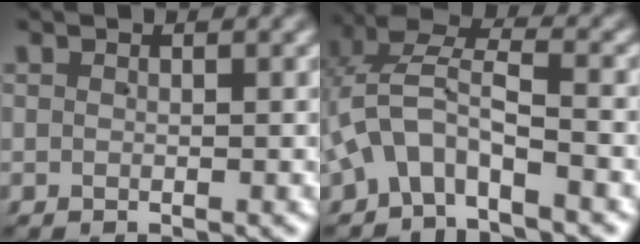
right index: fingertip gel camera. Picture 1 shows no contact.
{"total": 5.3, "force": [0.2, 4.0, 3.5], "torque": [-0.075, -0.003, -0.003]}